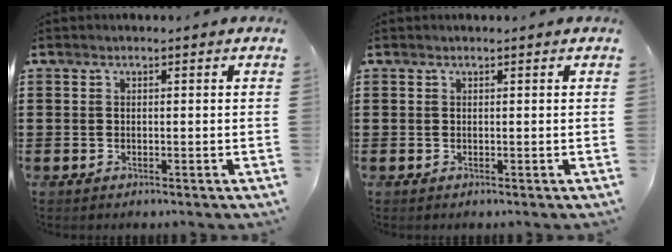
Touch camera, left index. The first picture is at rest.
{"total": 0.0}